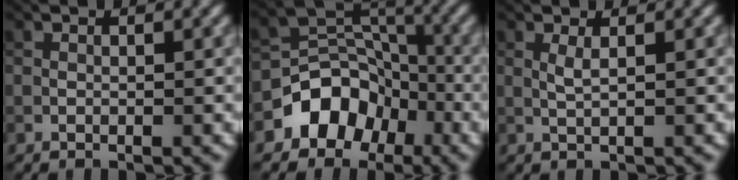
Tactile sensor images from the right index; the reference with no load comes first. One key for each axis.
{"total": 6.0, "fx": -3.3, "fy": 4.6, "fz": 2.0, "tx": -0.006, "ty": 0.005, "tz": -0.063}
{"total": 1.1, "fx": 0.4, "fy": 0.1, "fz": 1.0, "tx": -0.024, "ty": 0.003, "tz": 0.007}